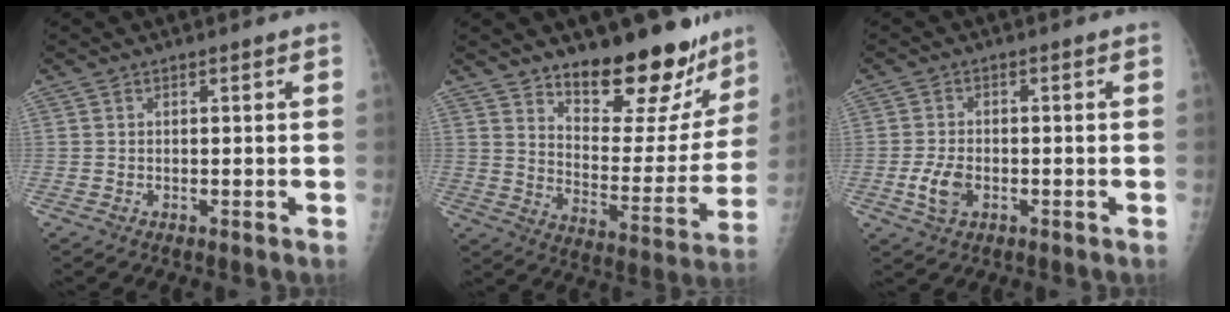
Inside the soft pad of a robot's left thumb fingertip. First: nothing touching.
{"total": 20.2, "force": [16.2, 7.6, 9.4], "torque": [-0.078, -0.125, 0.232]}
{"total": 4.9, "force": [-1.5, 3.1, 3.5], "torque": [-0.068, 0.004, -0.026]}